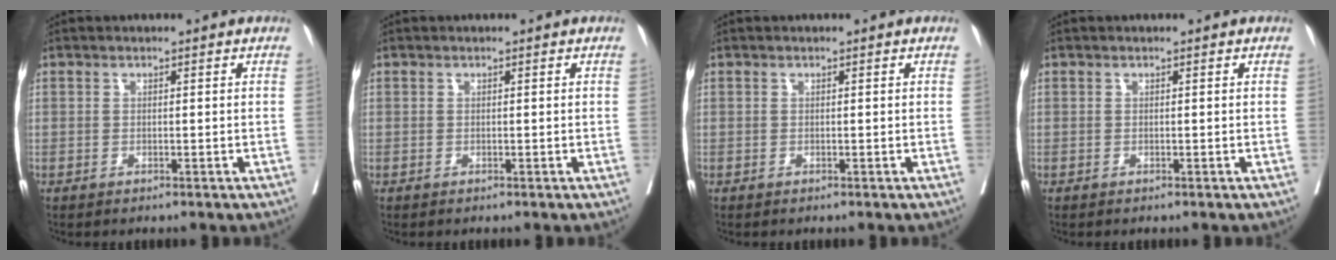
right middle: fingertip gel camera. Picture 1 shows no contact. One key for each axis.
{"total": 0.0}
{"total": 0.0}
{"total": 0.0}